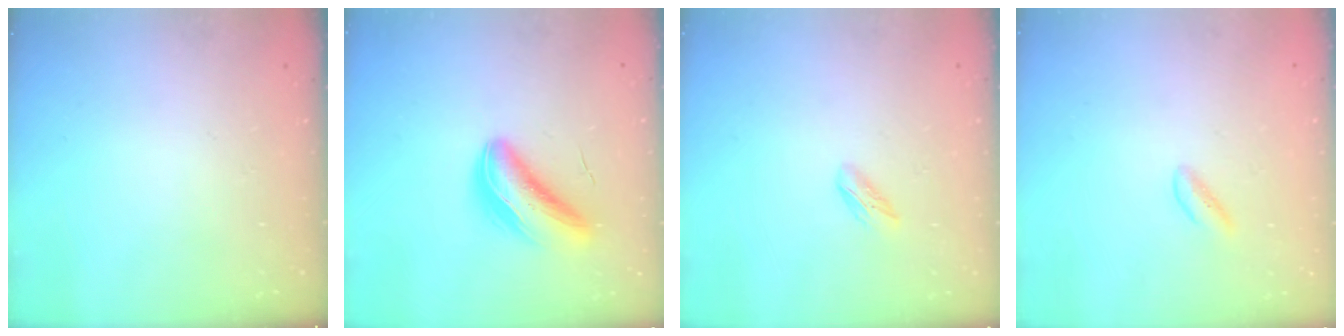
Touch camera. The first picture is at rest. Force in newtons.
{"total": 7.3, "press": 7.0, "slide": 2.0}
{"total": 2.7, "press": 2.6, "slide": 0.8}
{"total": 0.0}